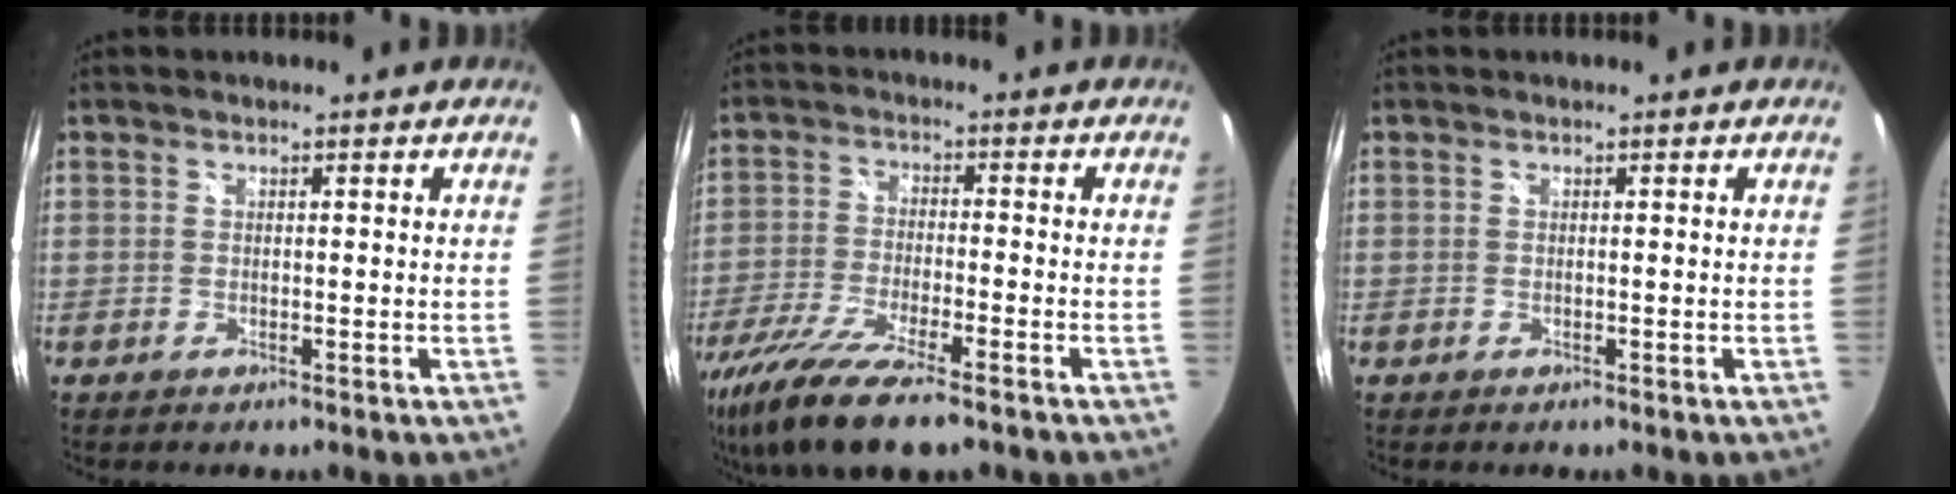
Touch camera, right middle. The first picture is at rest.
{"total": 16.7, "force": [-12.3, 3.4, 10.8], "torque": [-0.233, -0.050, -0.222]}
{"total": 0.0}